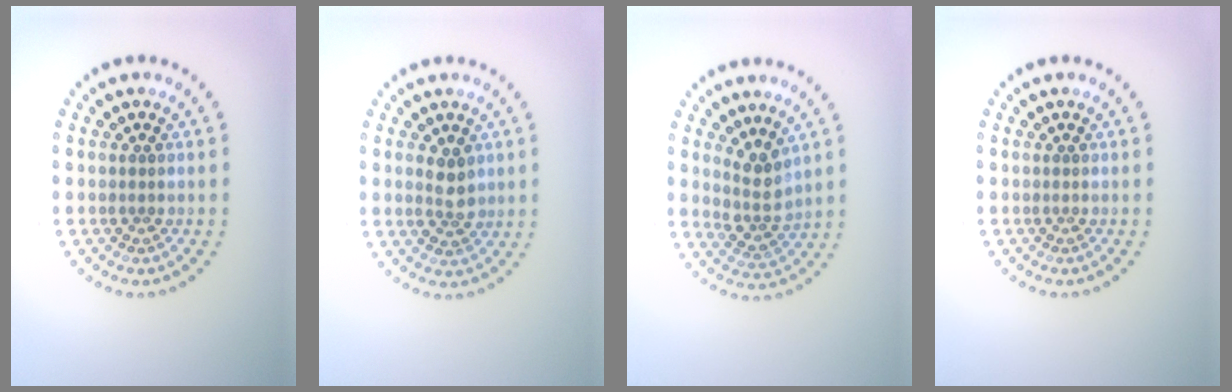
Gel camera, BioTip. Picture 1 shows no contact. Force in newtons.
{"total": 2.1, "press": 2.1, "slide": 0.3}
{"total": 2.9, "press": 2.3, "slide": 1.7}
{"total": 0.0}